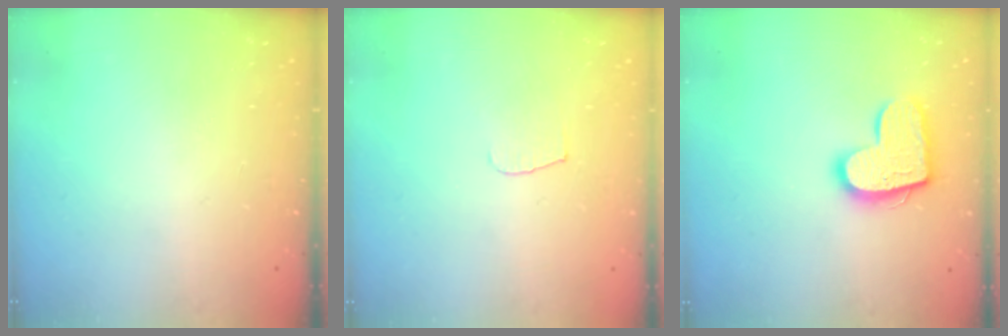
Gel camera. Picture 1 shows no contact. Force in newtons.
{"total": 4.3, "press": 4.2, "slide": 0.4}
{"total": 14.5, "press": 14.5, "slide": 0.8}